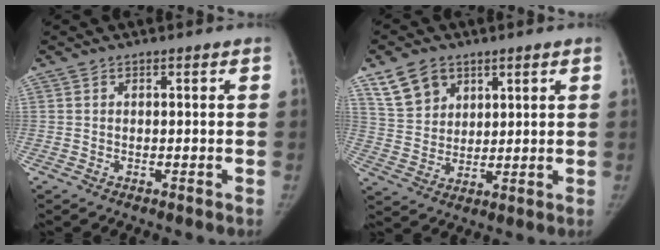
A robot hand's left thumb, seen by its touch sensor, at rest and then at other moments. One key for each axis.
{"total": 8.3, "fx": 5.0, "fy": 6.0, "fz": 2.9, "tx": -0.029, "ty": -0.021, "tz": 0.102}